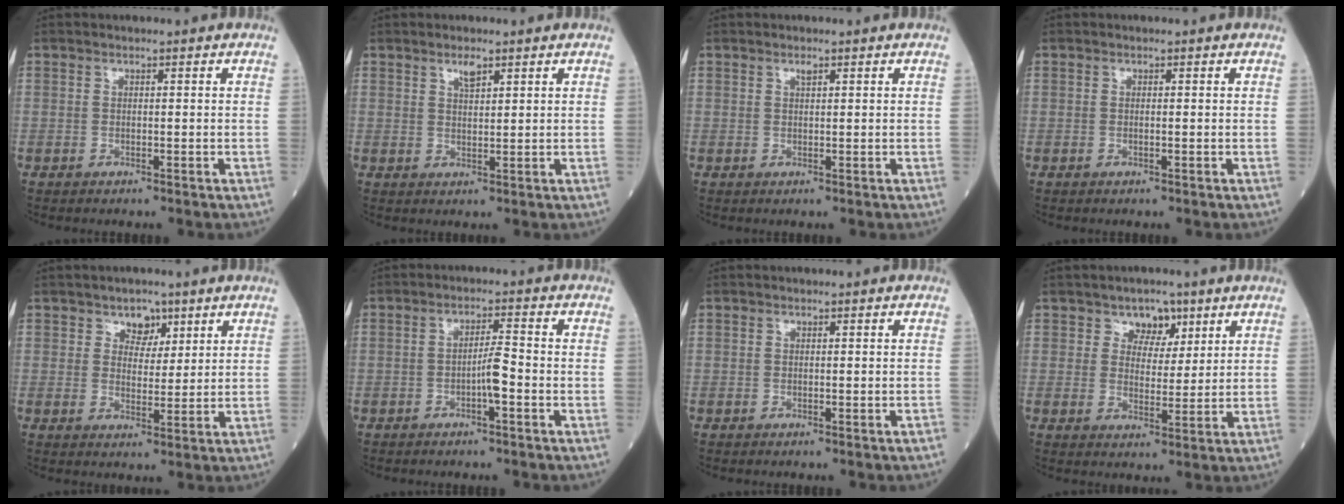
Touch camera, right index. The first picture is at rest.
{"total": 2.2, "force": [1.5, 0.6, 1.5], "torque": [-0.029, -0.001, 0.029]}
{"total": 0.7, "force": [0.5, 0.2, 0.5], "torque": [-0.012, -0.002, 0.008]}
{"total": 0.0}
{"total": 3.8, "force": [2.4, 2.5, 1.6], "torque": [-0.016, 0.002, 0.038]}
{"total": 3.3, "force": [-1.3, 0.0, 3.0], "torque": [-0.048, 0.004, -0.025]}
{"total": 0.0}
{"total": 4.5, "force": [2.7, 3.1, 1.8], "torque": [-0.016, 0.003, 0.043]}